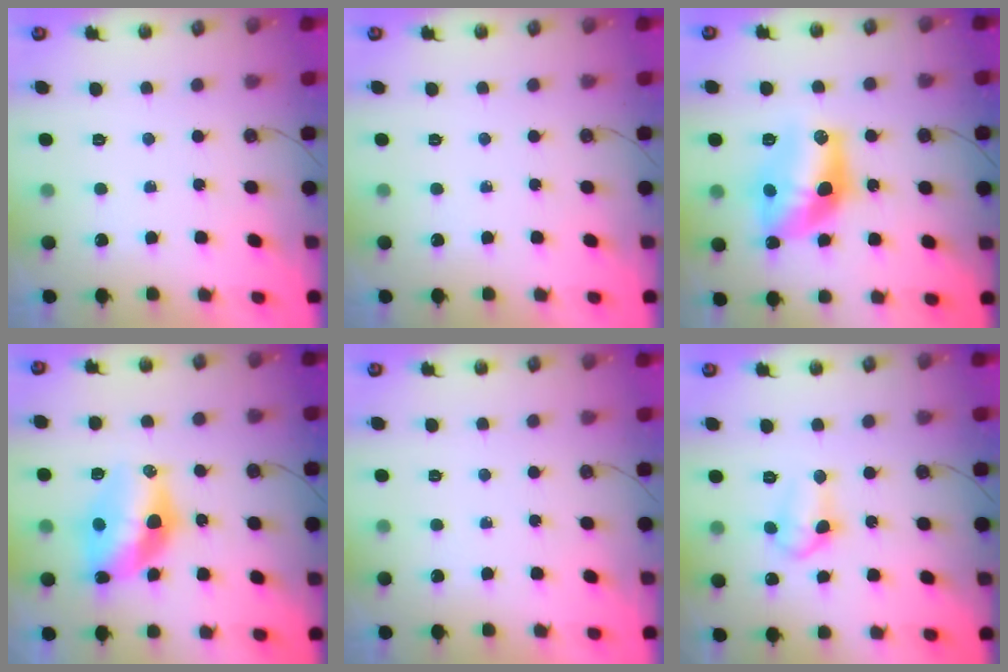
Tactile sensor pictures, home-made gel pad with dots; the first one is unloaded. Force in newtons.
{"total": 0.0}
{"total": 14.1, "press": 14.1, "slide": 1.1}
{"total": 13.2, "press": 13.1, "slide": 1.5}
{"total": 0.0}
{"total": 8.1, "press": 8.0, "slide": 0.8}